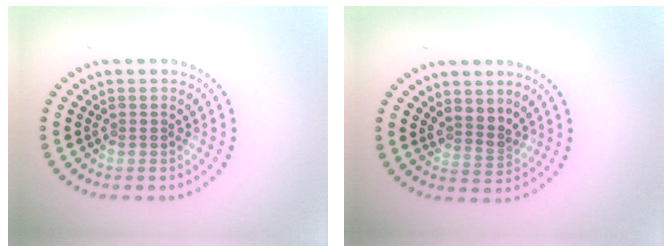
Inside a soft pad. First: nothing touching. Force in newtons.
{"total": 2.1, "press": 1.5, "slide": 1.4}